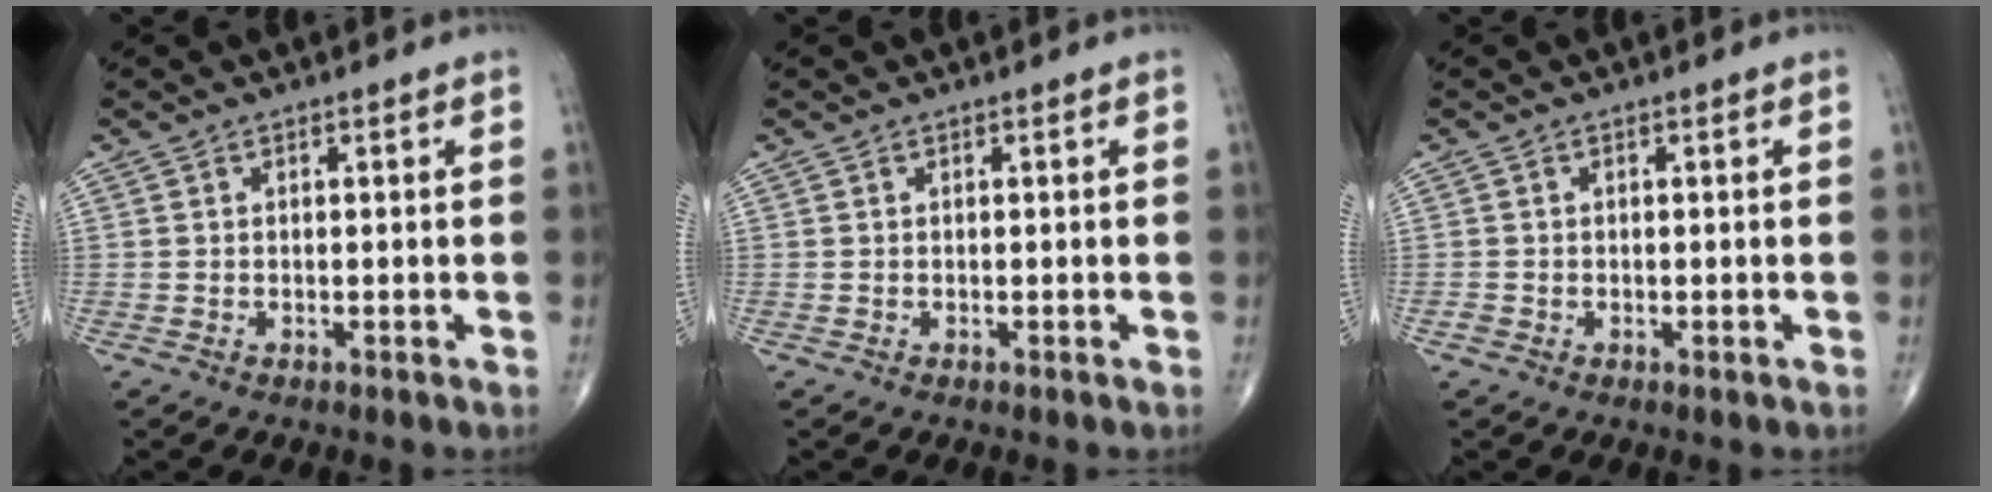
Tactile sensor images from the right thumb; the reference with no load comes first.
{"total": 0.0}
{"total": 1.6, "force": [-0.6, 1.4, 0.4], "torque": [-0.003, 0.006, -0.011]}